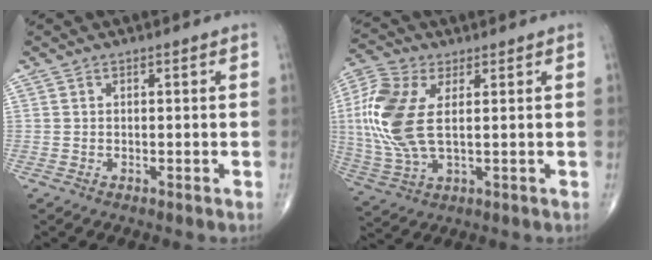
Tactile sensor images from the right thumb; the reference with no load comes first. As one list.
[{"total": 14.3, "force": [2.2, 7.2, 12.2], "torque": [-0.296, 0.004, 0.047]}]